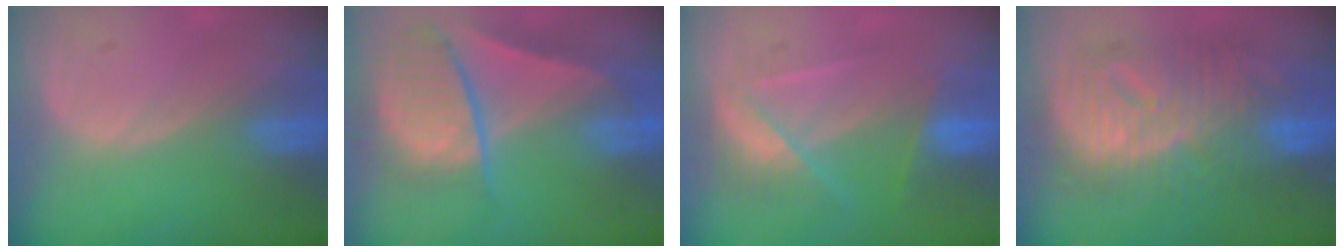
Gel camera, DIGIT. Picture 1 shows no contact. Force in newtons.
{"total": 9.6, "press": 8.2, "slide": 5.0}
{"total": 7.3, "press": 6.4, "slide": 3.5}
{"total": 12.5, "press": 12.5, "slide": 1.1}